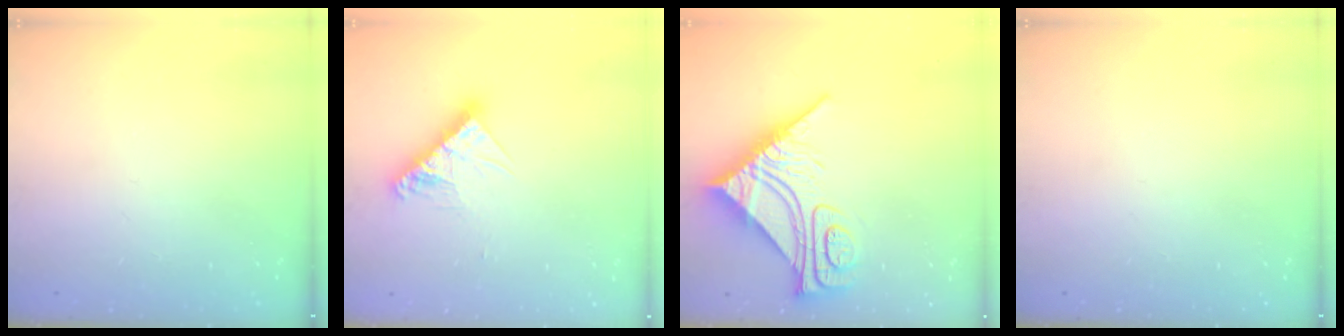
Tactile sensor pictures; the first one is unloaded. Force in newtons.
{"total": 10.8, "press": 10.8, "slide": 1.0}
{"total": 14.7, "press": 14.7, "slide": 1.2}
{"total": 0.0}